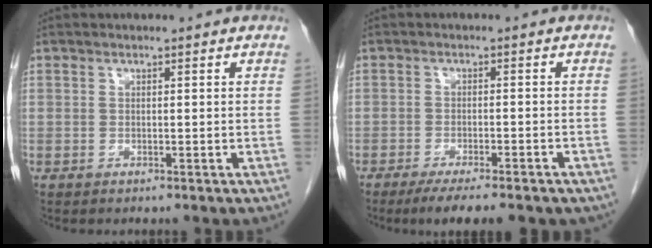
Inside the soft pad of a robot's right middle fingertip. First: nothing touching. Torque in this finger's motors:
{"motor_torque": [1.12, -1.02, 0.19, 0.07]}